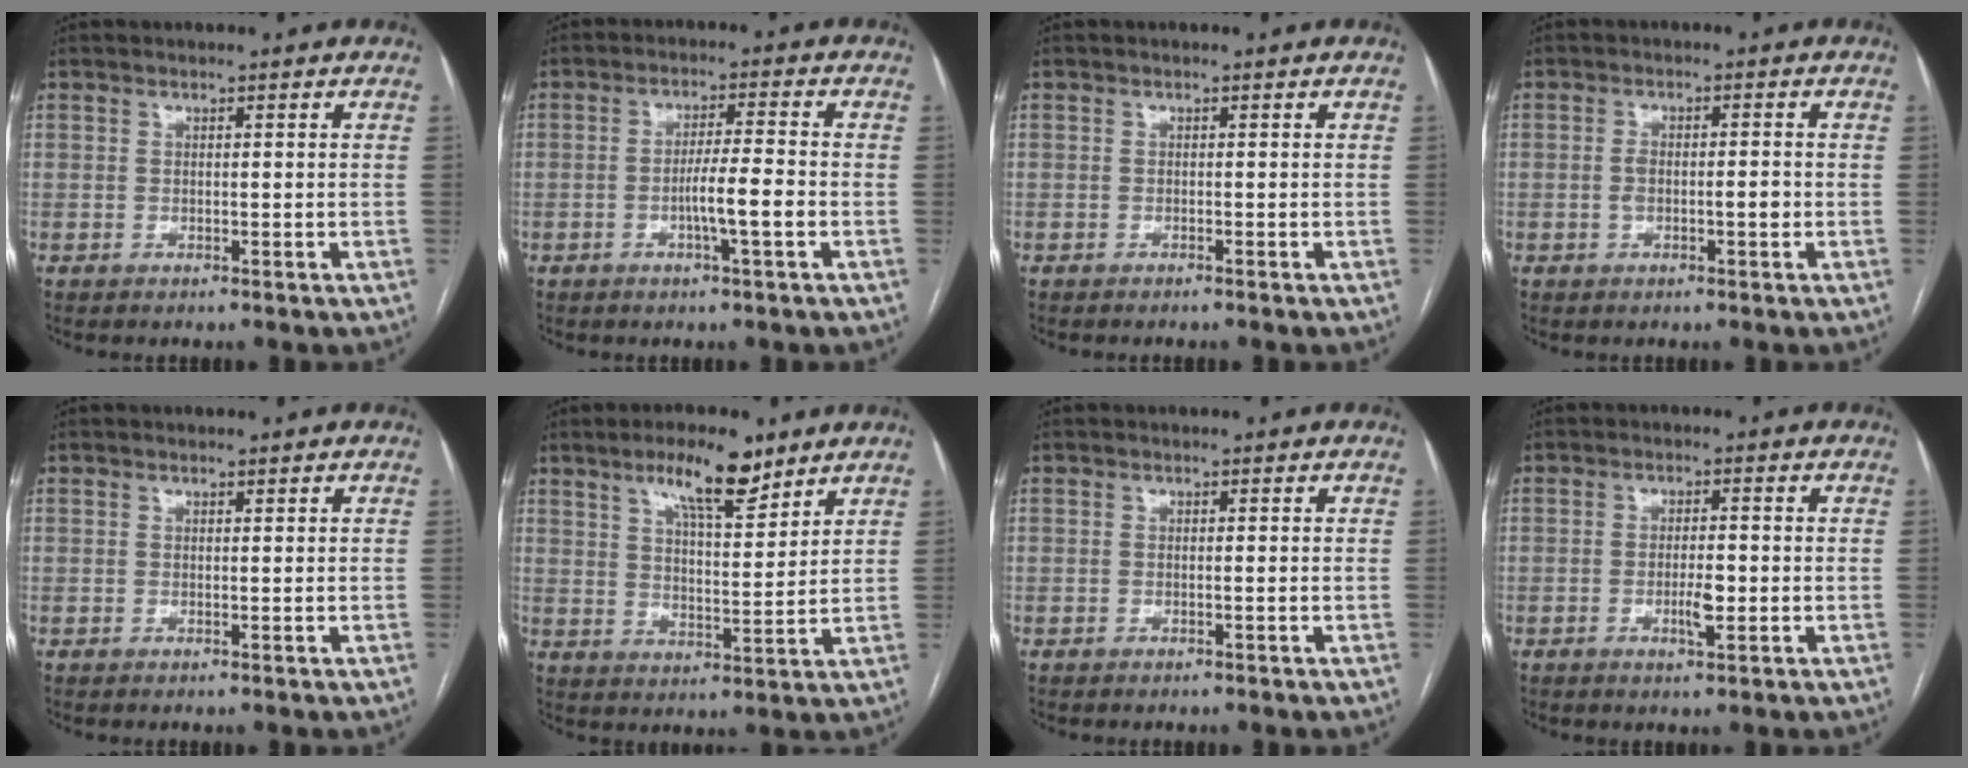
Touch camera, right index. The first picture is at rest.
{"total": 5.3, "force": [-1.7, 0.0, 5.0], "torque": [-0.089, -0.002, -0.031]}
{"total": 0.0}
{"total": 3.2, "force": [-0.7, 1.2, 2.8], "torque": [-0.059, 0.008, -0.009]}
{"total": 0.0}
{"total": 9.8, "force": [6.8, 2.3, 6.7], "torque": [-0.116, -0.001, 0.115]}
{"total": 0.0}
{"total": 3.3, "force": [-0.8, 0.8, 3.1], "torque": [-0.057, -0.001, -0.012]}